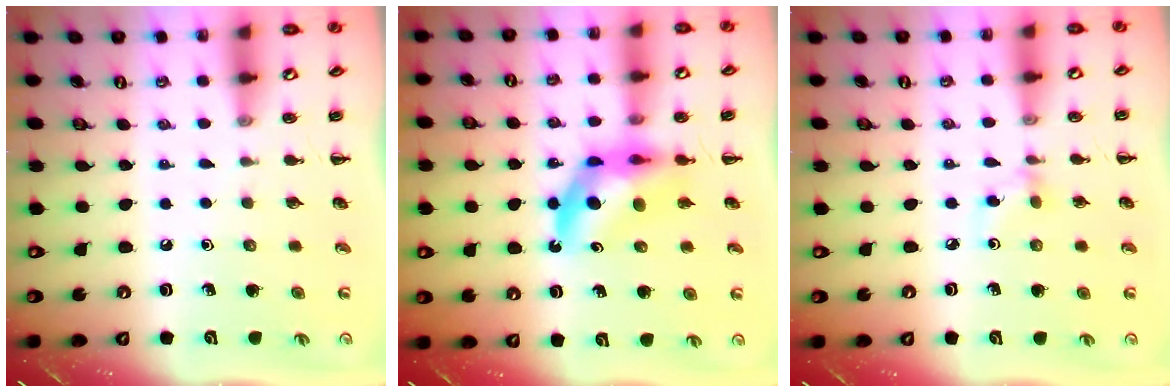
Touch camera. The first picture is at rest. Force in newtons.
{"total": 9.3, "press": 8.7, "slide": 3.2}
{"total": 3.0, "press": 2.8, "slide": 0.9}